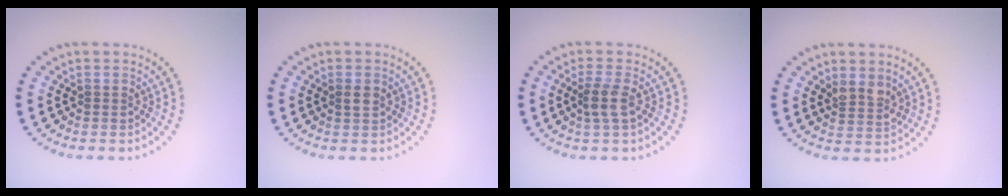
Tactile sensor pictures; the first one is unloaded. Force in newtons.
{"total": 1.0, "press": 1.0, "slide": 0.4}
{"total": 2.1, "press": 1.6, "slide": 1.3}
{"total": 1.8, "press": 1.5, "slide": 1.1}